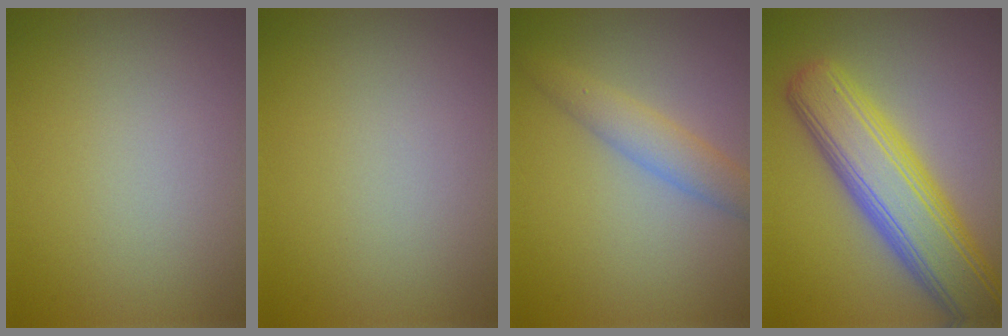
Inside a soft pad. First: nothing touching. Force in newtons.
{"total": 0.0}
{"total": 2.9, "press": 2.9, "slide": 0.1}
{"total": 8.8, "press": 8.8, "slide": 0.2}